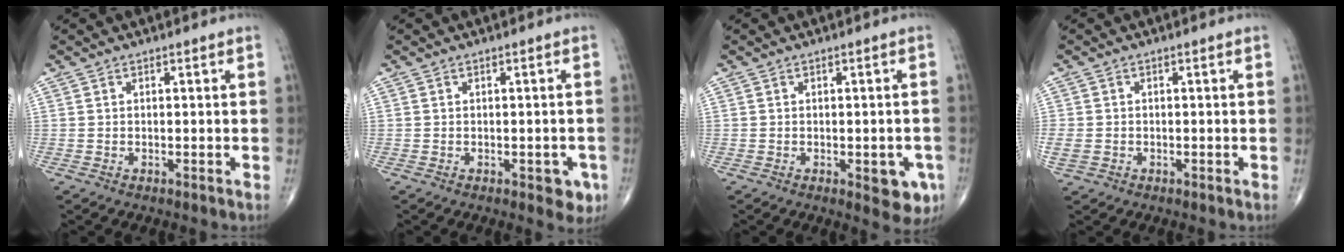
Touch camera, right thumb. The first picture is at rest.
{"total": 3.8, "force": [-1.5, 2.0, 2.9], "torque": [-0.011, 0.001, -0.016]}
{"total": 6.1, "force": [-2.1, 2.7, 5.0], "torque": [-0.037, -0.002, -0.020]}
{"total": 3.4, "force": [-0.8, 2.7, 1.9], "torque": [-0.056, 0.002, -0.011]}